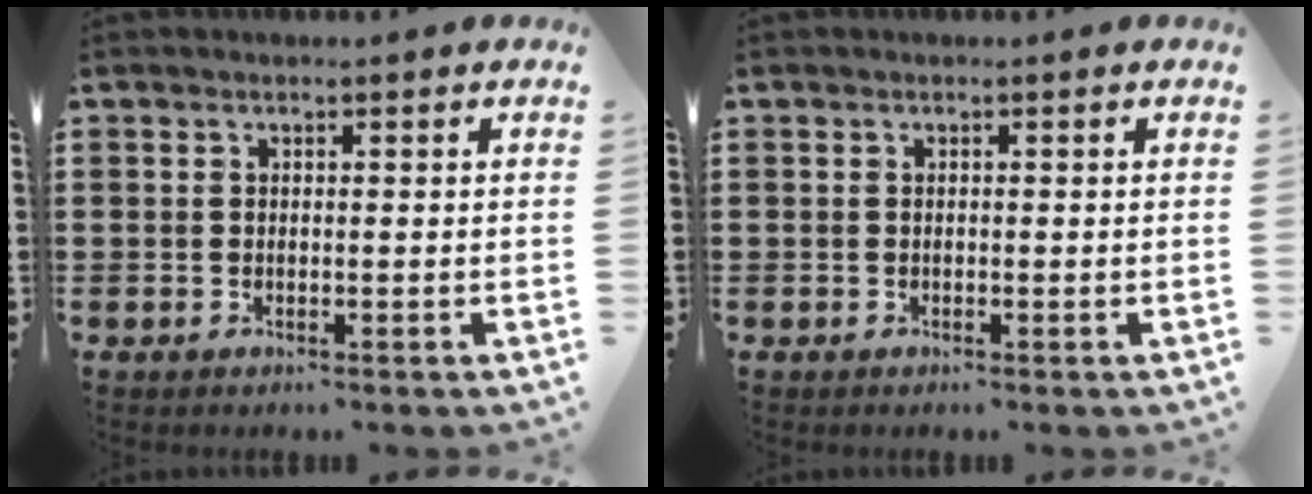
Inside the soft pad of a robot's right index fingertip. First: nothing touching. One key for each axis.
{"total": 0.0}